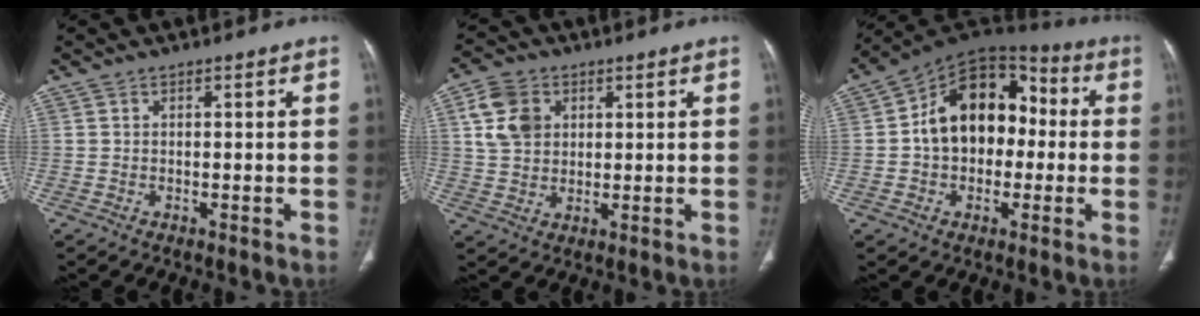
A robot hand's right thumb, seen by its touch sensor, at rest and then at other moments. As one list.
[{"total": 8.4, "force": [2.7, 6.5, 4.6], "torque": [-0.070, 0.000, 0.052]}, {"total": 17.1, "force": [0.2, 12.2, 12.0], "torque": [-0.145, 0.048, -0.007]}]